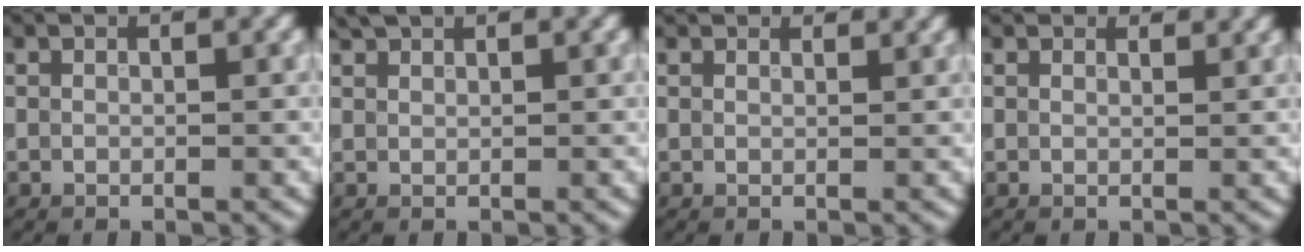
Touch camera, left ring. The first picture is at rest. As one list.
[{"total": 1.4, "force": [1.4, 0.1, 0.2], "torque": [-0.006, 0.002, 0.026]}, {"total": 2.9, "force": [2.7, 0.7, 0.7], "torque": [-0.015, -0.002, 0.032]}, {"total": 2.7, "force": [2.5, 0.7, 0.6], "torque": [-0.014, -0.001, 0.029]}]